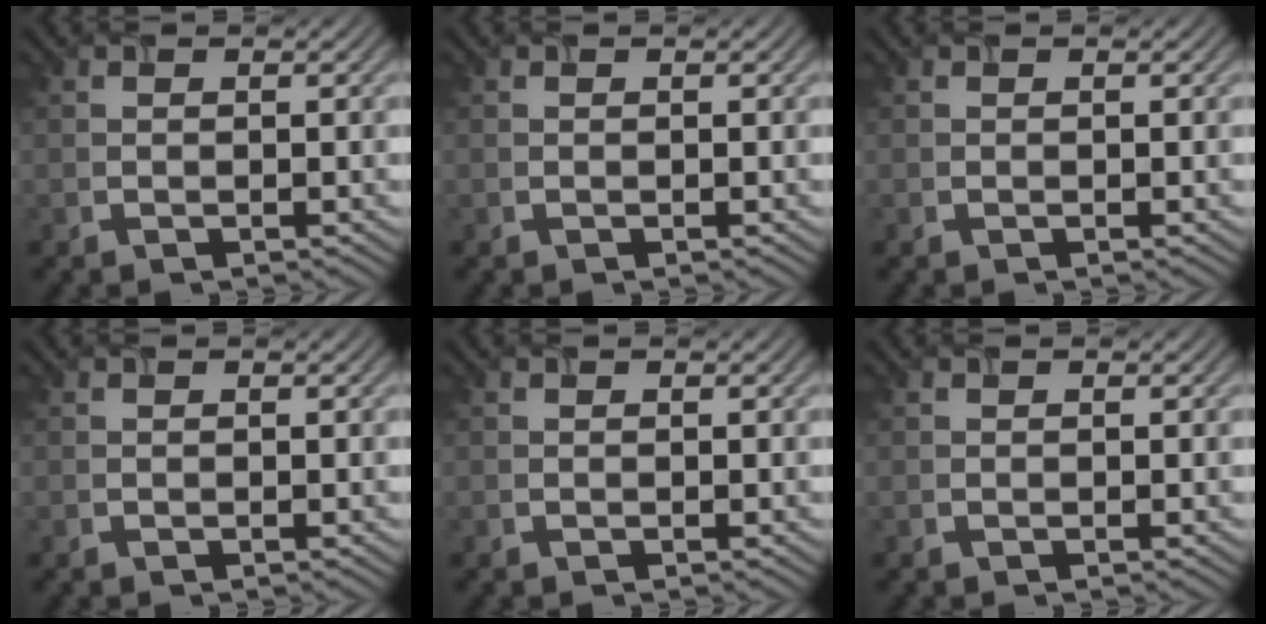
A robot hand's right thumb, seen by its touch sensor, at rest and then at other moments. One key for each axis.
{"total": 0.0}
{"total": 0.0}
{"total": 0.0}
{"total": 0.0}
{"total": 0.0}